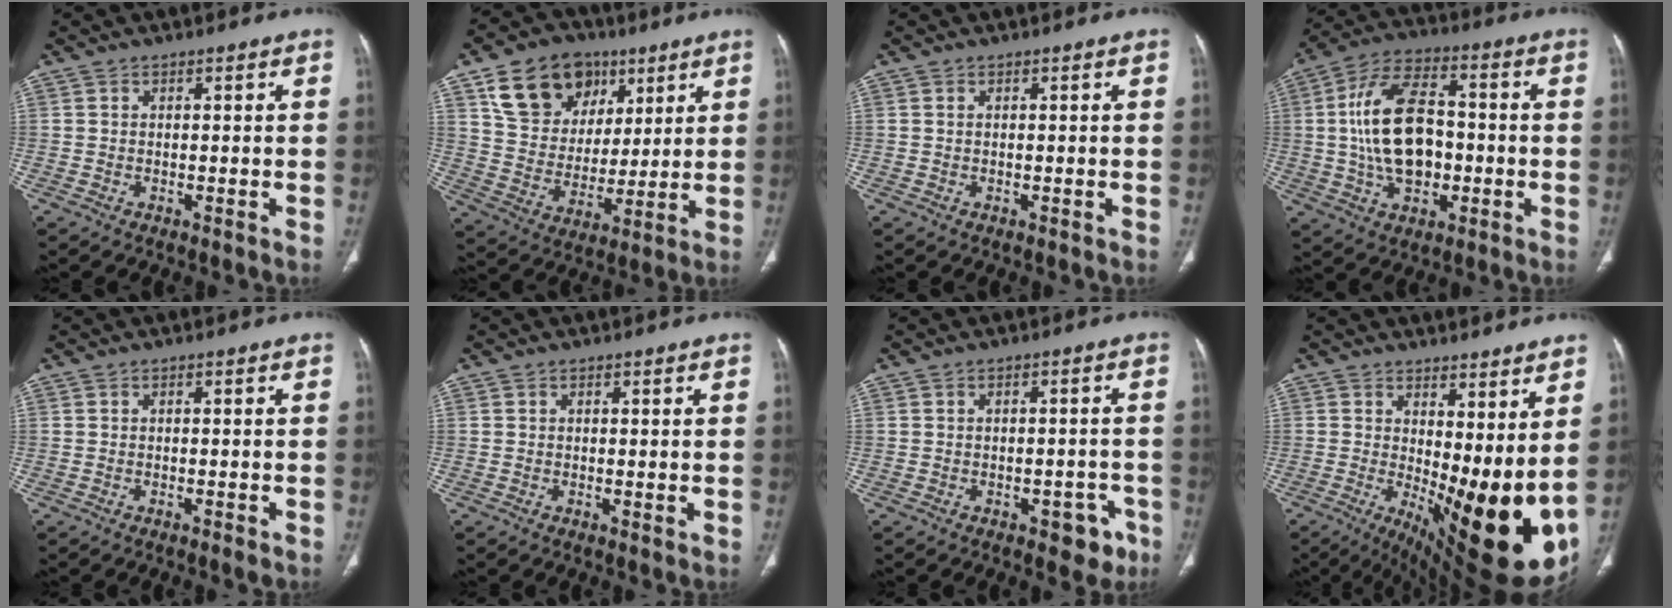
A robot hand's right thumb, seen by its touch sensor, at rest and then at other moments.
{"total": 17.4, "force": [8.9, 12.8, 7.7], "torque": [-0.104, -0.017, 0.164]}
{"total": 0.0}
{"total": 16.4, "force": [-0.6, 9.8, 13.2], "torque": [-0.234, 0.026, -0.008]}
{"total": 1.1, "force": [-0.5, 0.2, 0.9], "torque": [-0.019, -0.004, -0.005]}
{"total": 0.8, "force": [0.1, 0.2, 0.8], "torque": [-0.021, -0.005, 0.002]}
{"total": 5.3, "force": [-2.7, 2.9, 3.5], "torque": [-0.019, 0.016, -0.028]}
{"total": 19.8, "force": [1.6, 7.4, 18.3], "torque": [-0.242, -0.042, 0.042]}